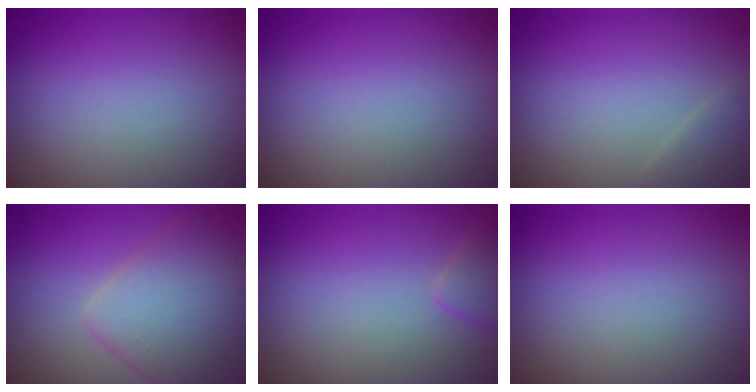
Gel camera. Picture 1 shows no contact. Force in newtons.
{"total": 0.0}
{"total": 1.6, "press": 1.6, "slide": 0.1}
{"total": 5.9, "press": 5.9, "slide": 0.4}
{"total": 1.6, "press": 1.6, "slide": 0.1}
{"total": 0.0}